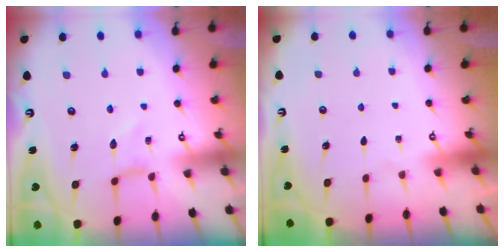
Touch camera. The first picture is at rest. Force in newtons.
{"total": 0.0}